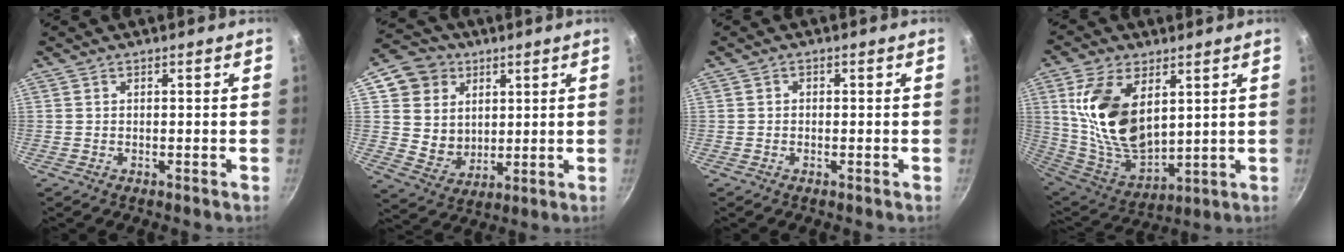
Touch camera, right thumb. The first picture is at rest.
{"total": 12.0, "force": [4.4, 10.4, 4.2], "torque": [-0.036, -0.011, 0.087]}
{"total": 0.7, "force": [-0.2, 0.6, 0.2], "torque": [-0.003, 0.004, -0.004]}
{"total": 18.2, "force": [5.4, 10.4, 13.9], "torque": [-0.247, -0.043, 0.121]}